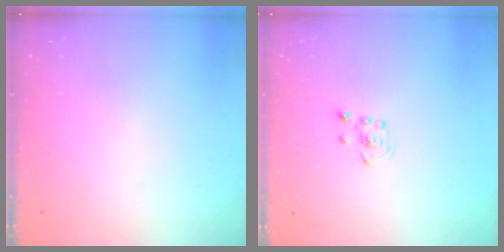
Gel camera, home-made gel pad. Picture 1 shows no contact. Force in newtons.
{"total": 3.2, "press": 3.2, "slide": 0.4}